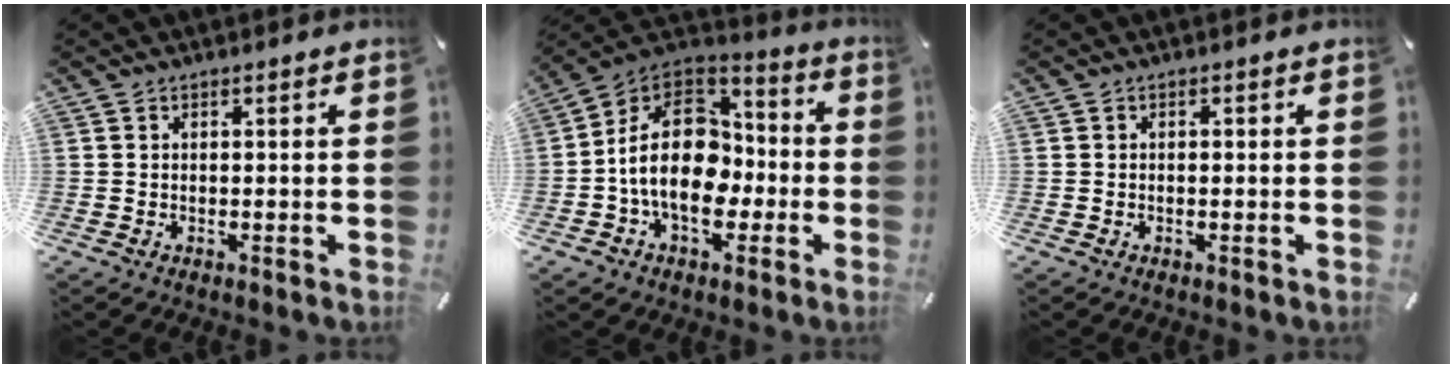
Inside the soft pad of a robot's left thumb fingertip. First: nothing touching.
{"total": 18.9, "force": [-3.1, 13.6, 12.8], "torque": [-0.244, 0.019, -0.053]}
{"total": 0.6, "force": [-0.2, 0.2, 0.5], "torque": [-0.010, -0.002, -0.003]}